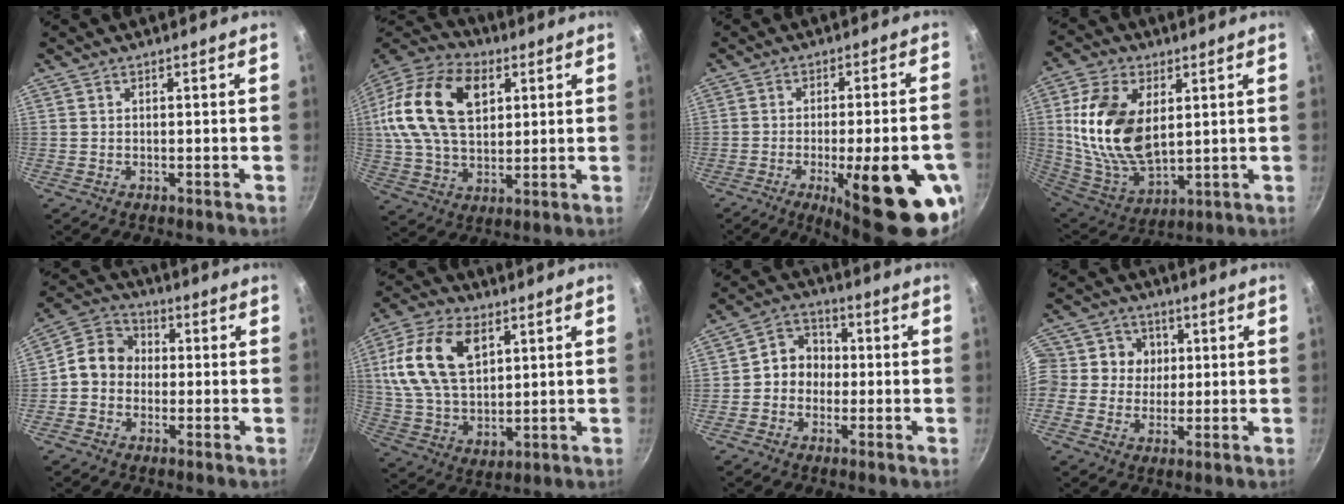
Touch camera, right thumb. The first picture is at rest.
{"total": 22.1, "force": [5.8, 14.0, 16.1], "torque": [-0.299, 0.013, 0.095]}
{"total": 20.8, "force": [-7.7, 5.4, 18.5], "torque": [-0.227, 0.016, -0.097]}
{"total": 18.1, "force": [3.5, 10.8, 14.1], "torque": [-0.259, -0.024, 0.080]}
{"total": 8.5, "force": [-0.7, 7.4, 4.1], "torque": [-0.041, 0.024, -0.037]}
{"total": 18.1, "force": [5.4, 11.3, 13.0], "torque": [-0.234, -0.010, 0.104]}
{"total": 7.2, "force": [-0.5, 6.4, 3.3], "torque": [-0.015, 0.022, -0.025]}
{"total": 12.5, "force": [1.7, 11.7, 4.1], "torque": [-0.073, 0.017, 0.011]}